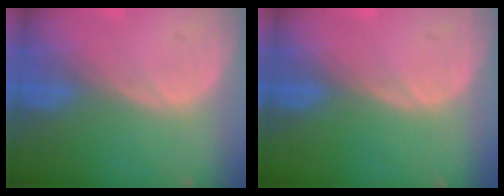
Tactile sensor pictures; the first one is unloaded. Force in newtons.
{"total": 0.0}